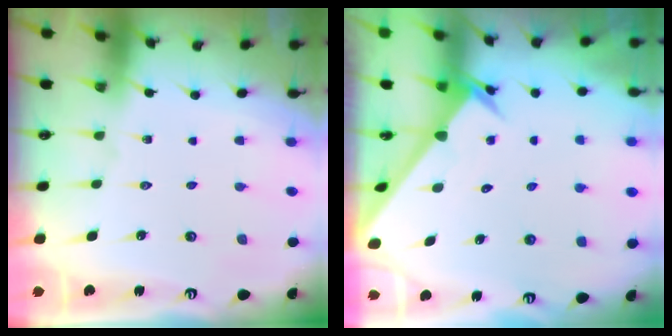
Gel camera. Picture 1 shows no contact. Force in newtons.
{"total": 2.7, "press": 2.7, "slide": 0.2}